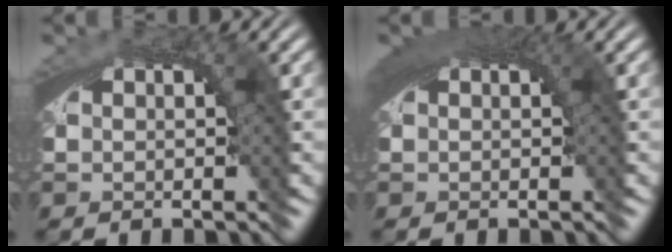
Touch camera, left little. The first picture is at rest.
{"total": 2.6, "force": [1.1, 0.6, 2.2], "torque": [-0.024, 0.009, 0.015]}